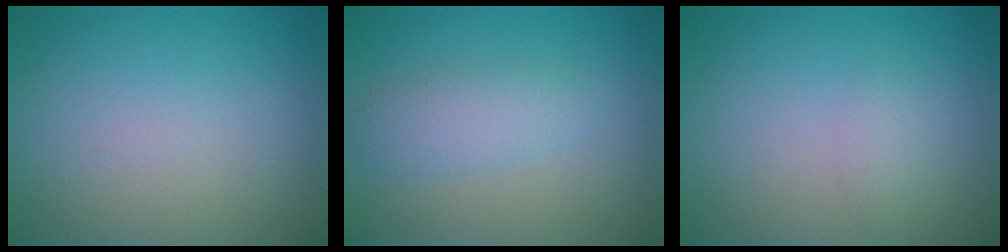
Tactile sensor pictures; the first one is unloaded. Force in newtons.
{"total": 2.6, "press": 2.6, "slide": 0.1}
{"total": 1.0, "press": 1.0, "slide": 0.2}